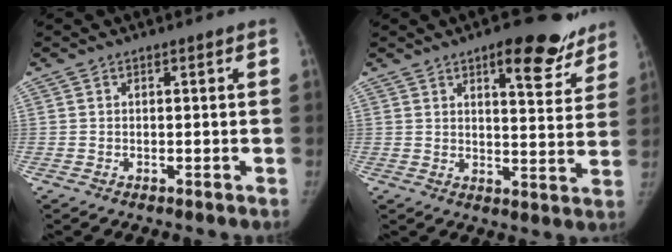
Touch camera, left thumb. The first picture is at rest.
{"total": 13.0, "force": [8.7, 4.8, 8.4], "torque": [-0.059, -0.048, 0.110]}